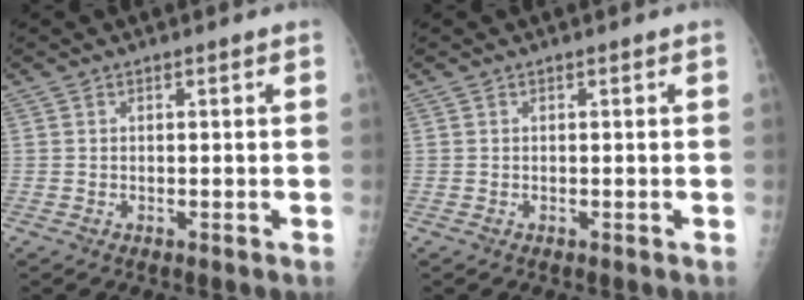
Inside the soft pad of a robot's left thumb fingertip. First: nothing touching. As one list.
[{"total": 0.0}]